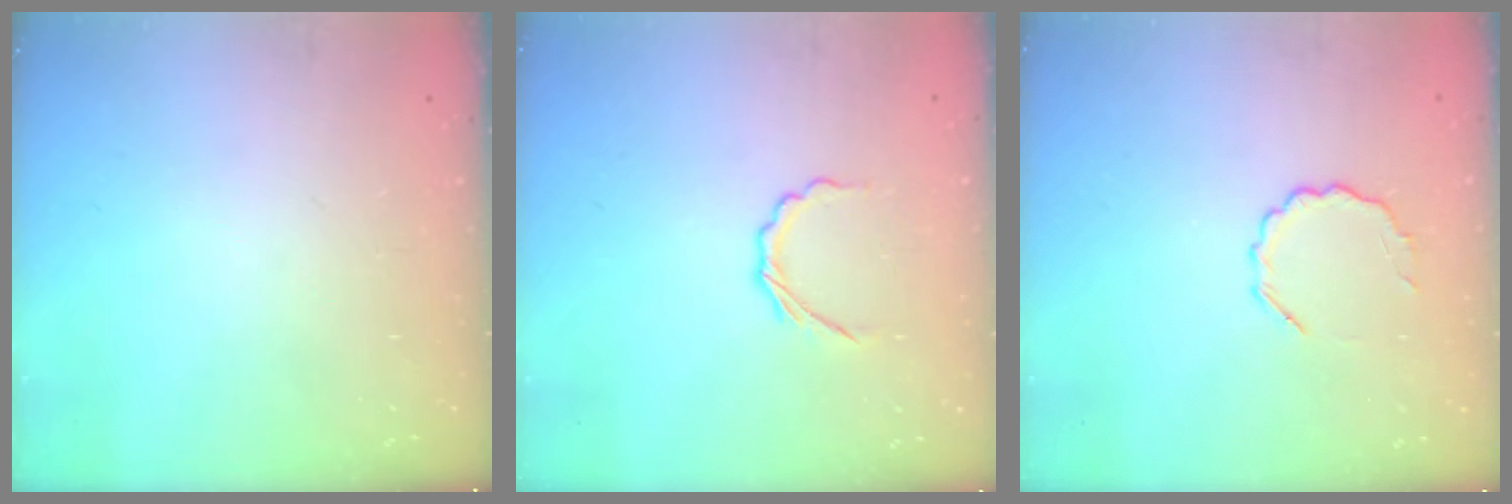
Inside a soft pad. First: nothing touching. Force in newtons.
{"total": 4.2, "press": 4.0, "slide": 1.2}
{"total": 5.7, "press": 5.5, "slide": 1.3}